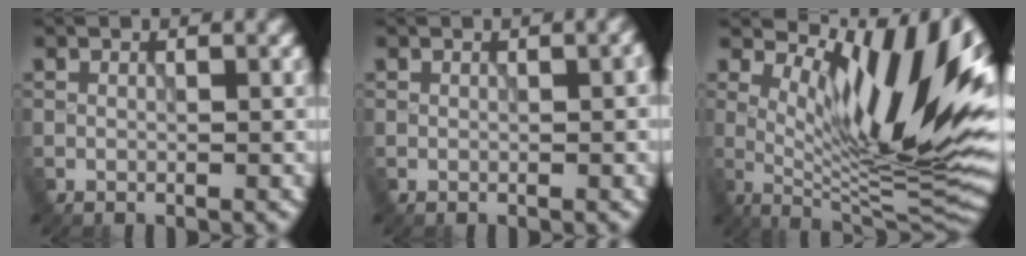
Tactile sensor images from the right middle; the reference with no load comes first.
{"total": 1.4, "force": [0.0, 0.6, 1.3], "torque": [-0.012, -0.001, 0.007]}
{"total": 14.2, "force": [5.2, 3.9, 12.7], "torque": [-0.196, -0.005, 0.093]}